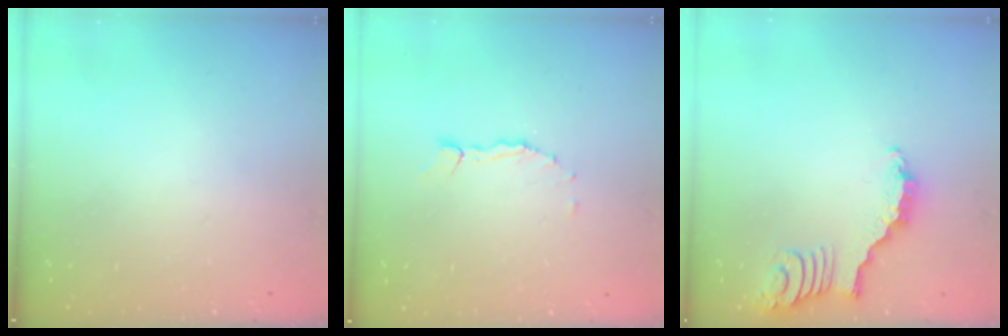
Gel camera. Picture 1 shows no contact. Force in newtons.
{"total": 1.5, "press": 1.5, "slide": 0.2}
{"total": 2.8, "press": 2.8, "slide": 0.4}